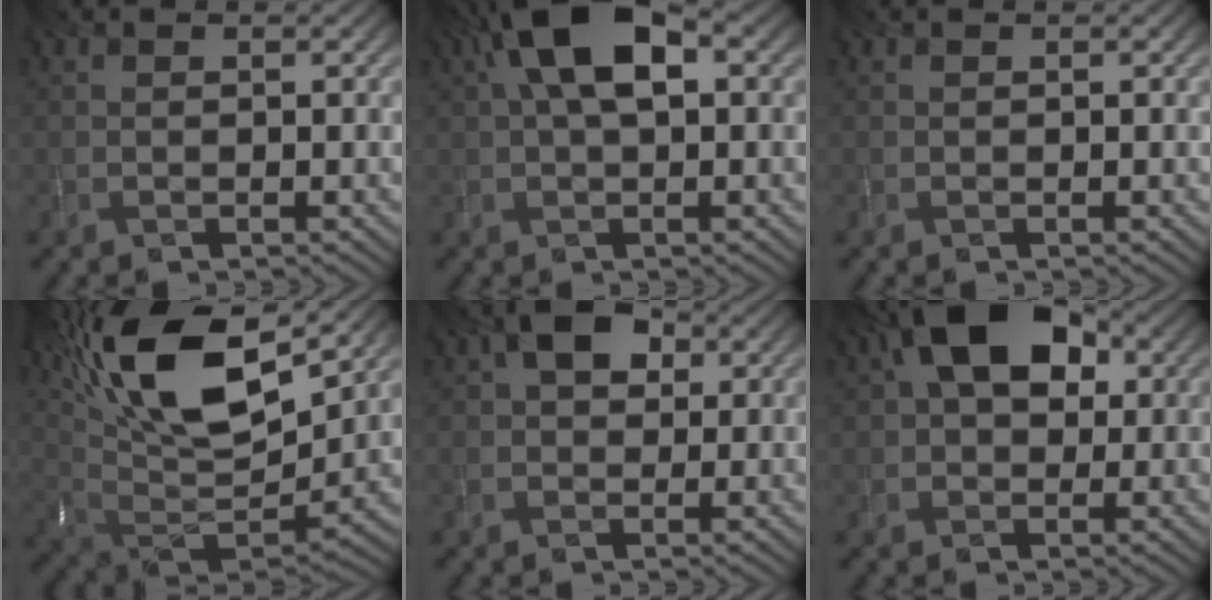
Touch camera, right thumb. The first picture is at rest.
{"total": 10.3, "force": [3.3, 4.8, 8.4], "torque": [-0.170, 0.027, 0.047]}
{"total": 0.0}
{"total": 18.0, "force": [10.1, 6.5, 13.4], "torque": [-0.293, 0.032, 0.170]}
{"total": 4.9, "force": [1.7, 3.4, 3.2], "torque": [-0.058, 0.019, 0.007]}
{"total": 10.1, "force": [3.2, 6.2, 7.3], "torque": [-0.133, 0.027, 0.039]}